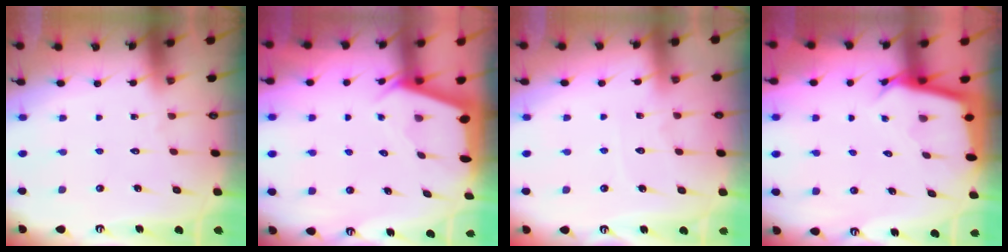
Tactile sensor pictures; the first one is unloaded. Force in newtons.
{"total": 2.4, "press": 2.4, "slide": 0.3}
{"total": 3.2, "press": 3.2, "slide": 0.4}
{"total": 2.7, "press": 2.7, "slide": 0.0}